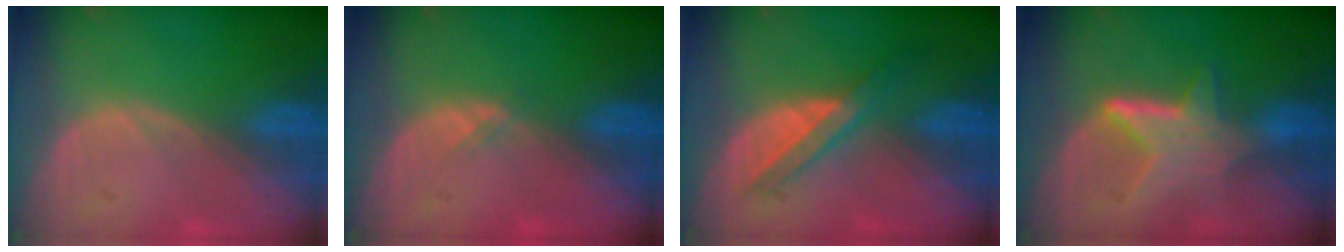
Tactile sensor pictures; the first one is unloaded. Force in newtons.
{"total": 1.1, "press": 0.8, "slide": 0.7}
{"total": 5.8, "press": 5.2, "slide": 2.6}
{"total": 6.2, "press": 6.0, "slide": 1.4}